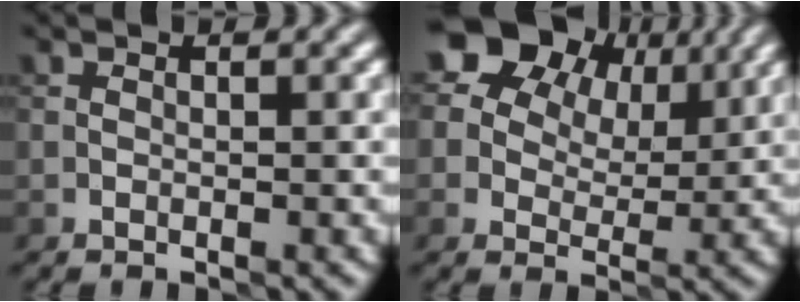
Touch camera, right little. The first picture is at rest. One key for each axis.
{"total": 10.6, "fx": 5.4, "fy": 6.9, "fz": 5.9, "tx": -0.084, "ty": 0.026, "tz": 0.079}